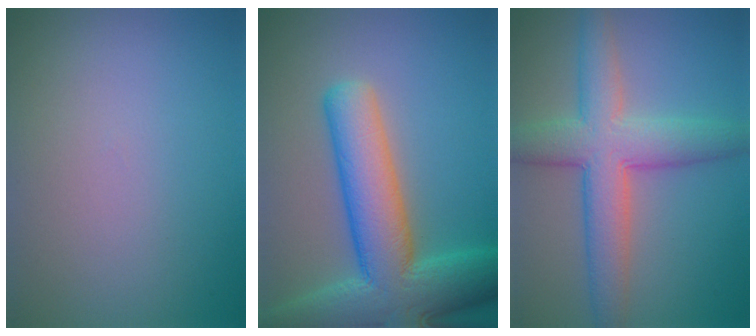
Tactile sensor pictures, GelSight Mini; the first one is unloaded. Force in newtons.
{"total": 10.6, "press": 10.6, "slide": 0.7}
{"total": 6.9, "press": 6.9, "slide": 0.2}